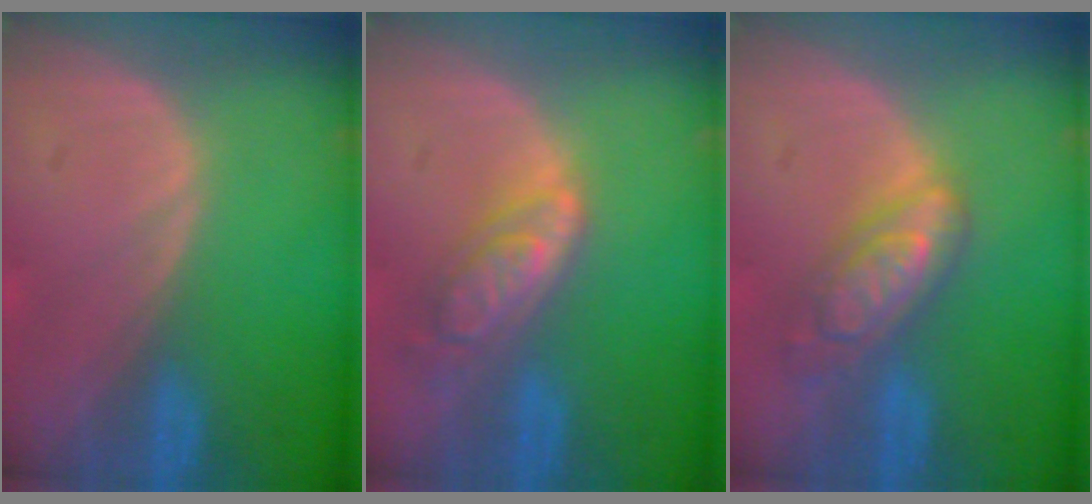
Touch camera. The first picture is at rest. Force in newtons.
{"total": 6.3, "press": 5.5, "slide": 3.0}
{"total": 6.3, "press": 6.3, "slide": 0.4}